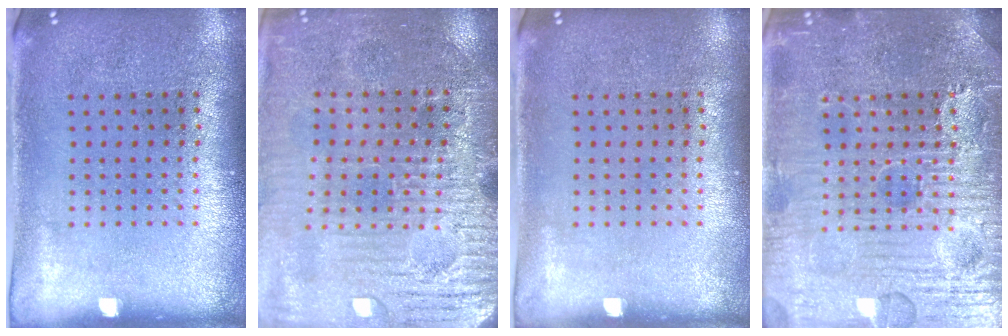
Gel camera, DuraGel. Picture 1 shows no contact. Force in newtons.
{"total": 3.7, "press": 3.7, "slide": 0.1}
{"total": 0.0}
{"total": 5.2, "press": 5.1, "slide": 0.6}